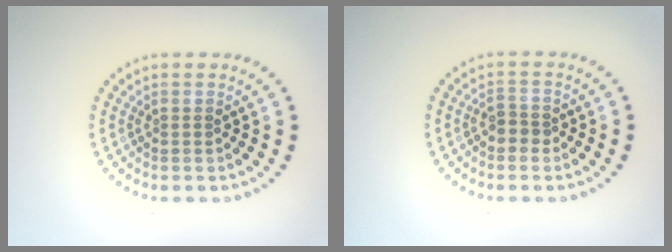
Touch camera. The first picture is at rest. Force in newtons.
{"total": 1.6, "press": 1.5, "slide": 0.6}